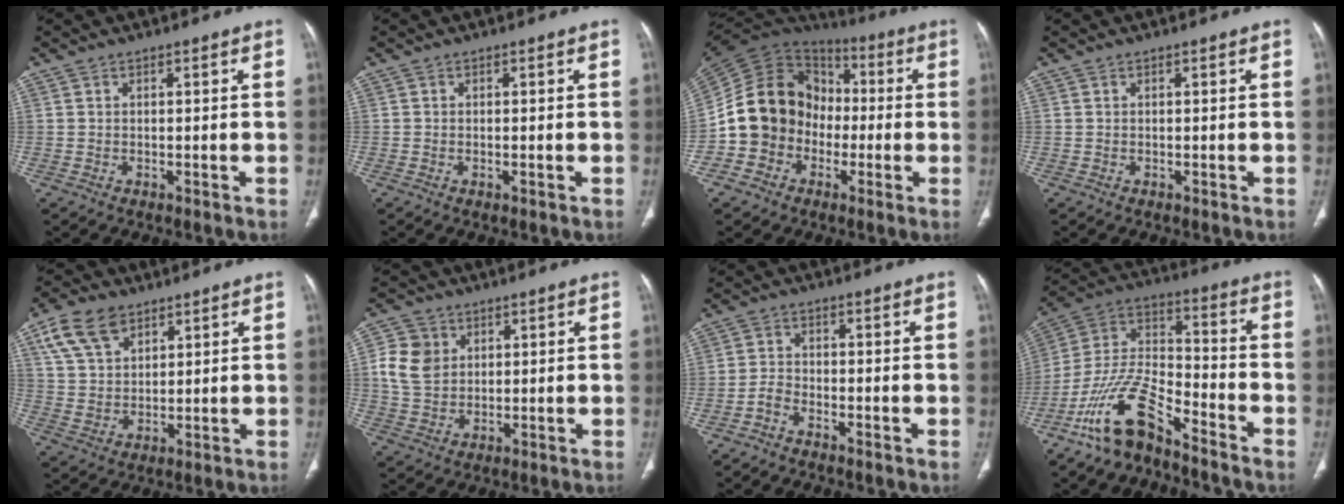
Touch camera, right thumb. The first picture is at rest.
{"total": 0.7, "force": [-0.2, 0.1, 0.6], "torque": [-0.012, -0.003, -0.003]}
{"total": 16.2, "force": [-3.3, 14.2, 7.2], "torque": [-0.101, 0.051, -0.065]}
{"total": 0.0}
{"total": 10.5, "force": [5.9, 6.6, 5.7], "torque": [-0.093, -0.014, 0.120]}
{"total": 8.1, "force": [2.0, 6.7, 4.2], "torque": [-0.062, -0.003, 0.042]}
{"total": 2.4, "force": [-1.9, 1.0, 1.1], "torque": [-0.025, 0.014, -0.039]}
{"total": 14.2, "force": [-10.2, 4.8, 8.6], "torque": [-0.164, 0.079, -0.200]}